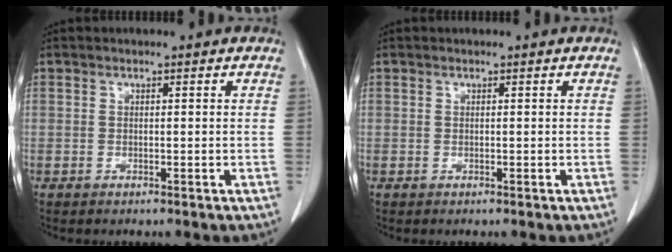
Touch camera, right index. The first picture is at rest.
{"total": 0.0}